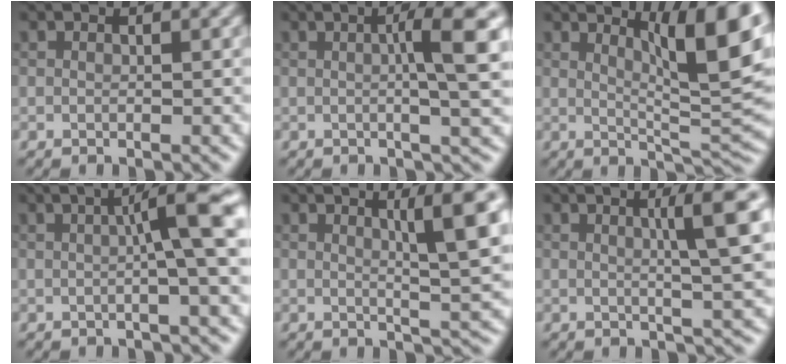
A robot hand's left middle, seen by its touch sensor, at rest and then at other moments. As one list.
[{"total": 5.5, "force": [0.7, 0.8, 5.4], "torque": [-0.077, 0.012, 0.008]}, {"total": 9.6, "force": [3.8, 2.3, 8.5], "torque": [-0.106, 0.006, 0.061]}, {"total": 6.6, "force": [0.9, 0.7, 6.5], "torque": [-0.092, 0.013, 0.008]}, {"total": 6.5, "force": [2.0, 1.1, 6.1], "torque": [-0.076, 0.002, 0.032]}, {"total": 6.0, "force": [1.5, 0.8, 5.7], "torque": [-0.076, 0.011, 0.023]}]